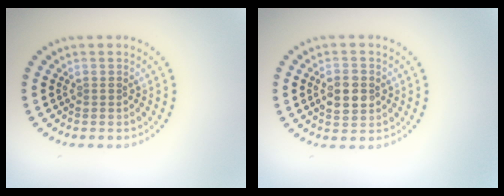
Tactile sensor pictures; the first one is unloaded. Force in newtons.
{"total": 2.9, "press": 2.9, "slide": 0.2}